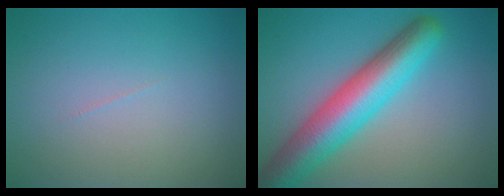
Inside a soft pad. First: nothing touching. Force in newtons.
{"total": 8.6, "press": 8.5, "slide": 0.5}